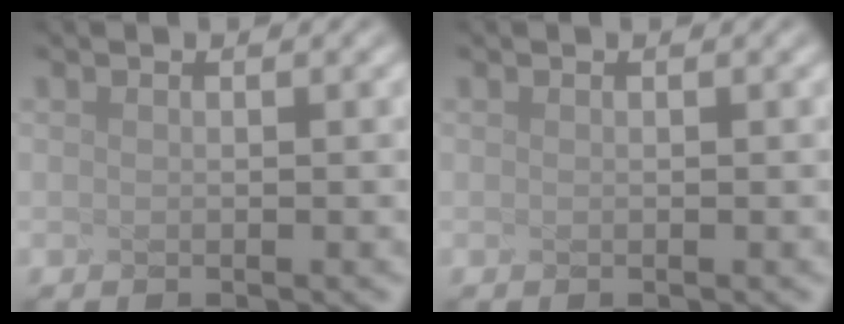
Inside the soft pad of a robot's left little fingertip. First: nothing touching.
{"total": 0.0}